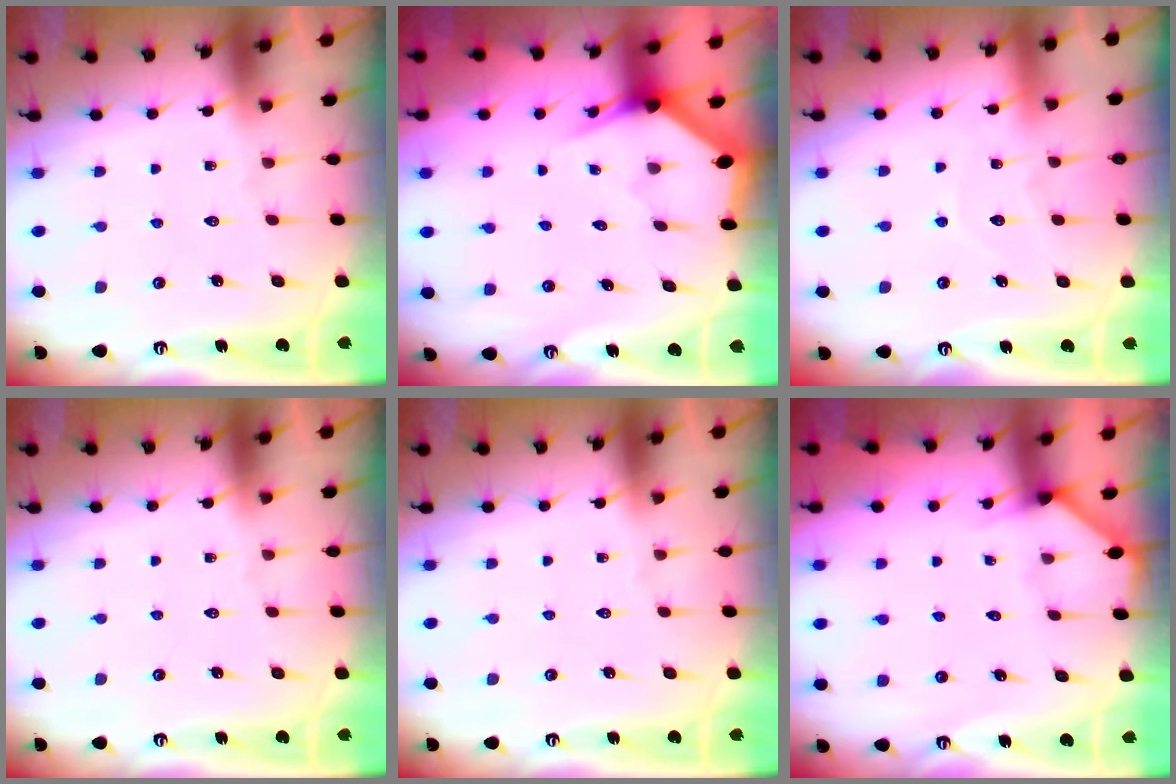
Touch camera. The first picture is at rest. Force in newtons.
{"total": 3.0, "press": 3.0, "slide": 0.0}
{"total": 6.0, "press": 6.0, "slide": 0.6}
{"total": 0.0}
{"total": 0.0}
{"total": 1.4, "press": 1.4, "slide": 0.1}